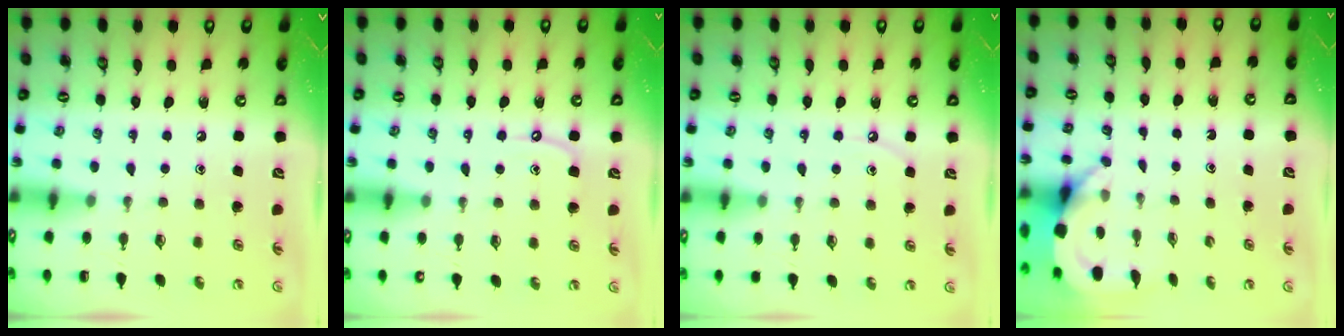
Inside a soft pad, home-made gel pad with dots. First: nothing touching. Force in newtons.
{"total": 4.3, "press": 4.3, "slide": 0.5}
{"total": 4.1, "press": 4.1, "slide": 0.6}
{"total": 3.7, "press": 3.7, "slide": 0.2}